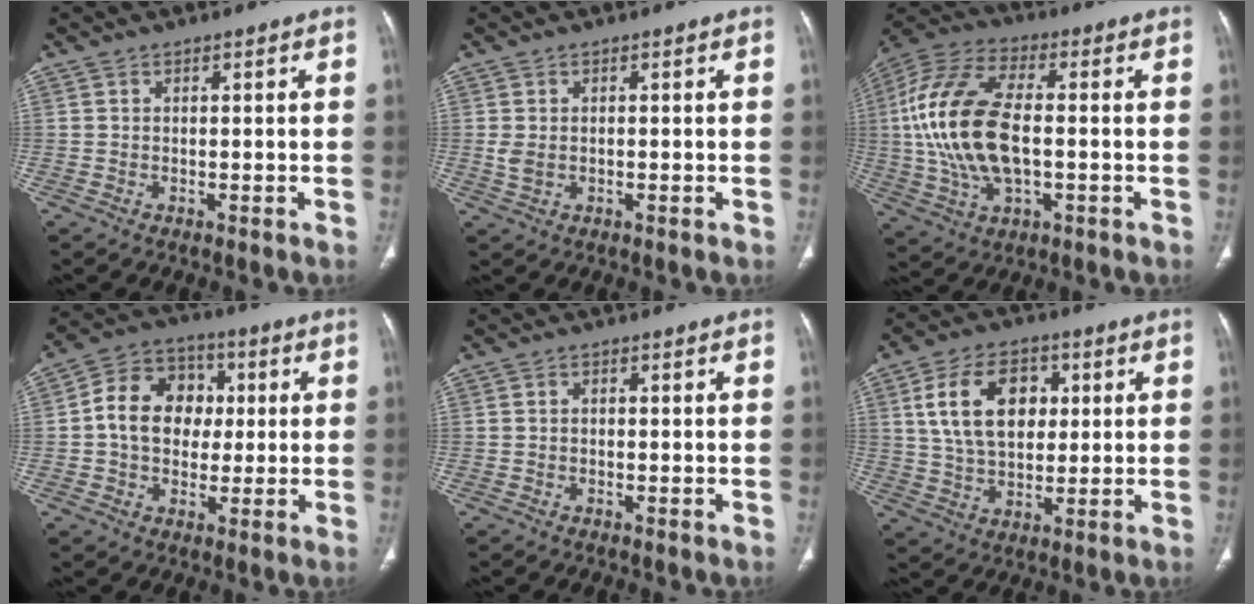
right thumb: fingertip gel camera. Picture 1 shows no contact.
{"total": 2.3, "force": [0.0, 1.5, 1.7], "torque": [-0.044, -0.001, 0.001]}
{"total": 19.9, "force": [-0.2, 10.3, 17.0], "torque": [-0.364, 0.015, -0.004]}
{"total": 13.1, "force": [0.8, 10.3, 8.0], "torque": [-0.102, 0.026, 0.006]}
{"total": 0.6, "force": [-0.2, 0.5, 0.4], "torque": [-0.005, 0.001, -0.007]}
{"total": 14.3, "force": [3.5, 9.4, 10.1], "torque": [-0.150, 0.002, 0.064]}